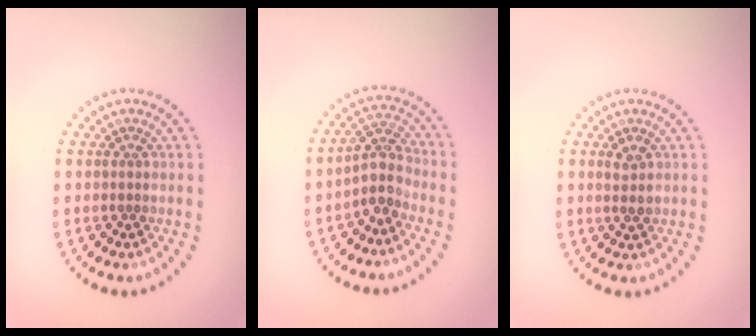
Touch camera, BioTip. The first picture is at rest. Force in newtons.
{"total": 2.9, "press": 2.3, "slide": 1.8}
{"total": 1.4, "press": 1.4, "slide": 0.3}